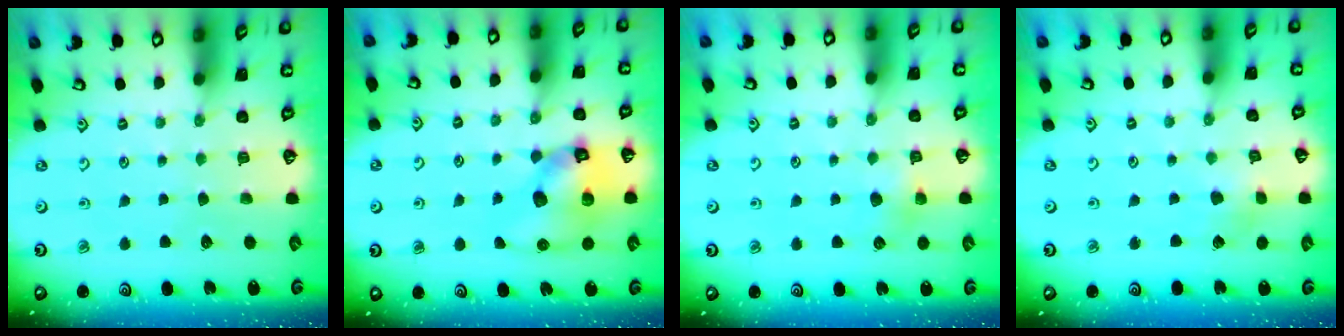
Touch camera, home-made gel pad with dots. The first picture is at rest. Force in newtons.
{"total": 12.1, "press": 11.9, "slide": 1.7}
{"total": 4.4, "press": 4.3, "slide": 0.9}
{"total": 2.9, "press": 2.8, "slide": 0.7}